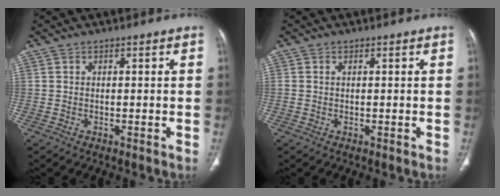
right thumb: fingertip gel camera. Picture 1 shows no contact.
{"total": 0.6, "force": [0.1, 0.4, 0.4], "torque": [-0.012, 0.003, 0.004]}